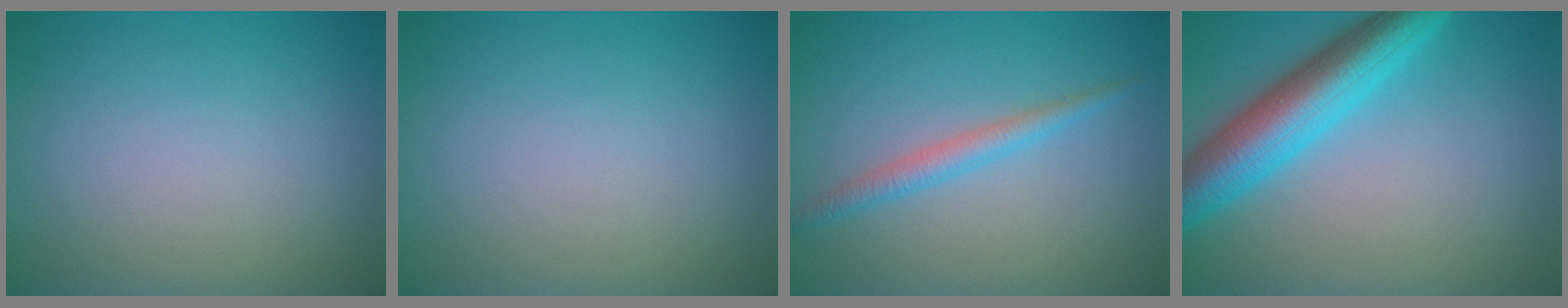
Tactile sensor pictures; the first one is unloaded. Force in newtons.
{"total": 0.0}
{"total": 2.0, "press": 2.0, "slide": 0.0}
{"total": 7.1, "press": 7.1, "slide": 0.3}